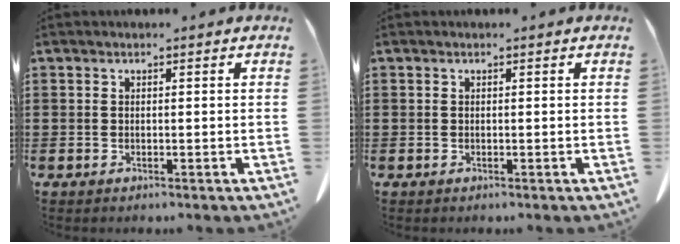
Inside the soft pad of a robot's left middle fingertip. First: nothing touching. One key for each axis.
{"total": 0.0}